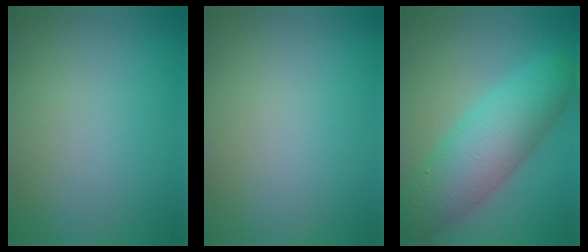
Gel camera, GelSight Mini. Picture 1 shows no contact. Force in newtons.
{"total": 0.0}
{"total": 8.2, "press": 8.2, "slide": 0.2}